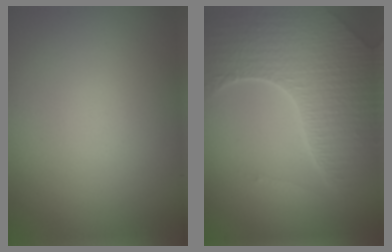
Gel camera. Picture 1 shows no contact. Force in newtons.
{"total": 7.4, "press": 5.3, "slide": 5.2}